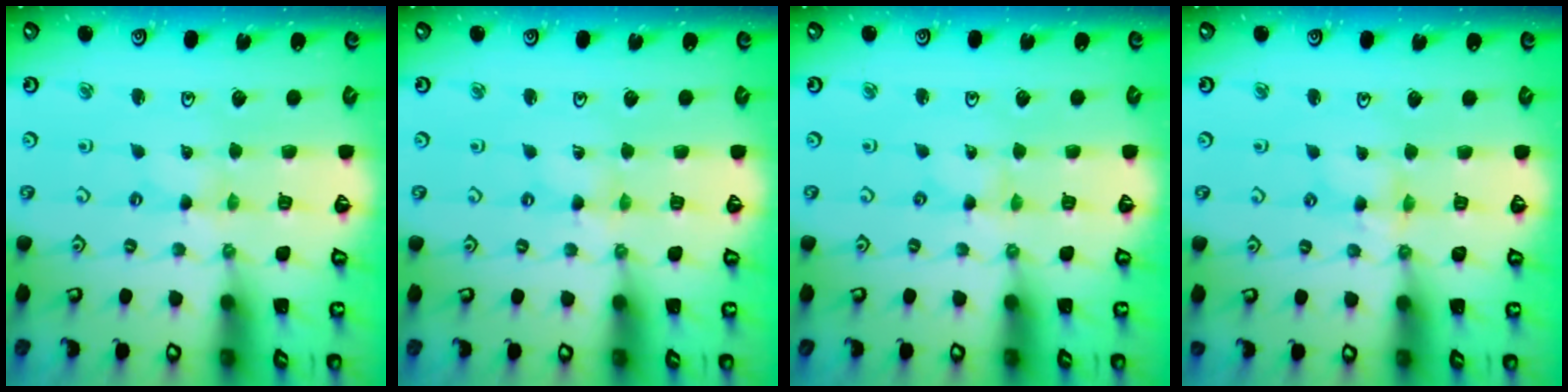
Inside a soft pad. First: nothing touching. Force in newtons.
{"total": 0.0}
{"total": 0.0}
{"total": 3.9, "press": 3.9, "slide": 0.4}